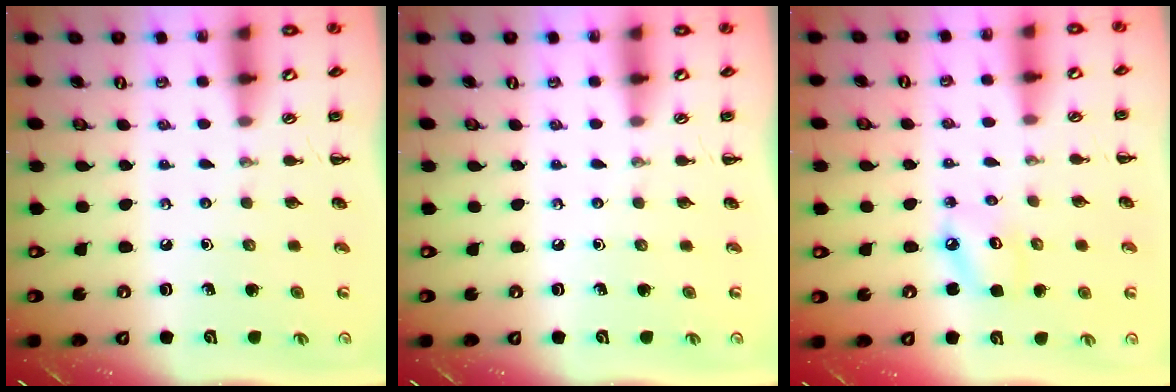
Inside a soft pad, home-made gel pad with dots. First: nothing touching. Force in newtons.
{"total": 0.0}
{"total": 5.1, "press": 5.1, "slide": 0.6}